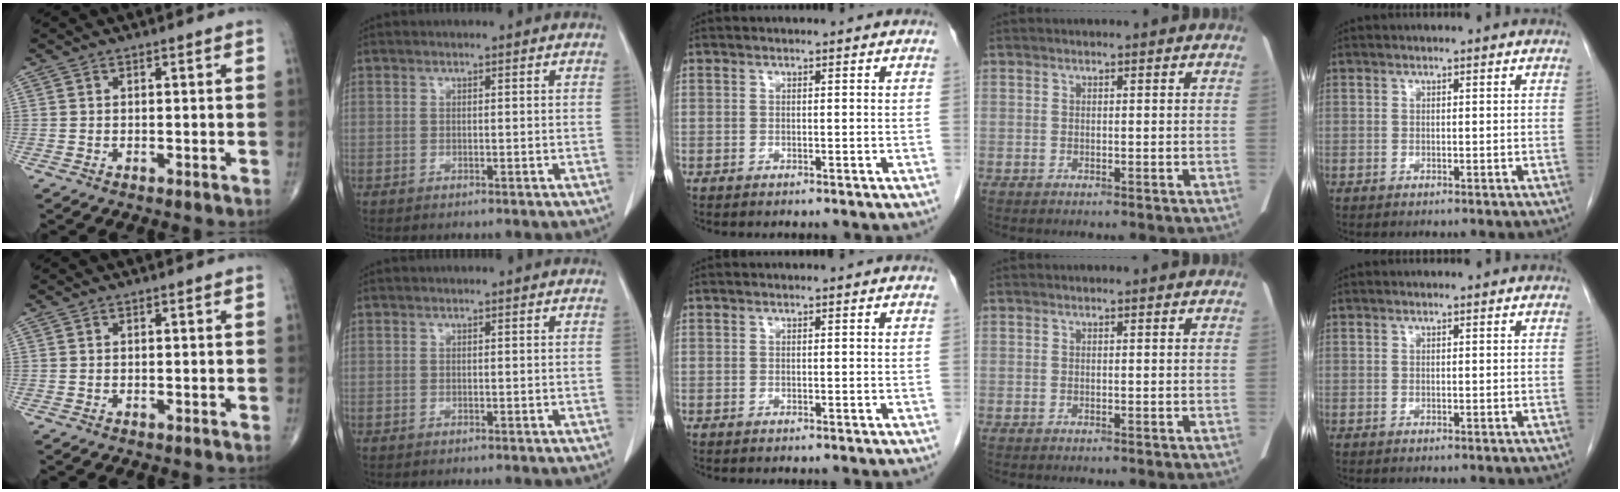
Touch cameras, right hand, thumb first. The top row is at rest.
{}